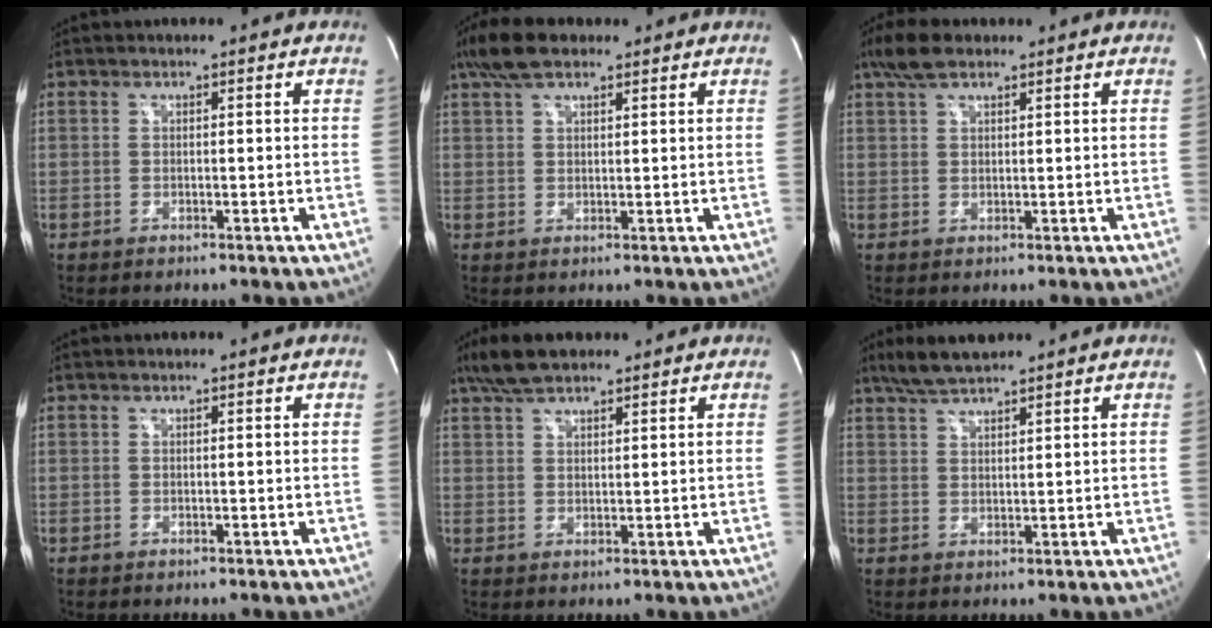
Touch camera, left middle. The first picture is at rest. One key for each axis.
{"total": 6.4, "fx": 4.6, "fy": 2.4, "fz": 3.7, "tx": -0.083, "ty": 0.024, "tz": 0.086}
{"total": 4.7, "fx": 3.4, "fy": 1.7, "fz": 2.7, "tx": -0.068, "ty": 0.018, "tz": 0.067}
{"total": 0.0}
{"total": 6.2, "fx": 4.9, "fy": 2.1, "fz": 3.2, "tx": -0.073, "ty": 0.019, "tz": 0.092}
{"total": 5.7, "fx": 4.8, "fy": 0.9, "fz": 2.9, "tx": -0.067, "ty": 0.016, "tz": 0.091}